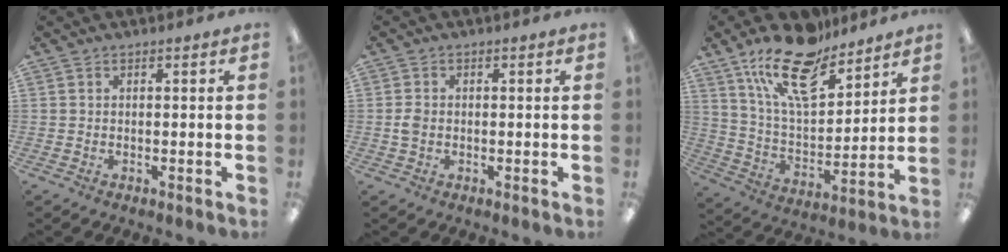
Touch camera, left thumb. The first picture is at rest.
{"total": 2.5, "force": [-0.2, 1.8, 1.7], "torque": [-0.031, 0.005, -0.005]}
{"total": 18.9, "force": [13.8, 8.0, 10.2], "torque": [-0.187, -0.069, 0.244]}